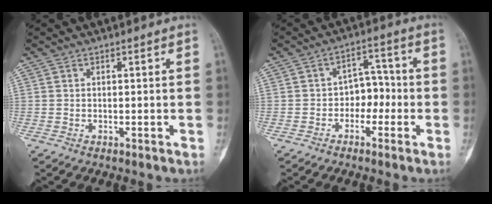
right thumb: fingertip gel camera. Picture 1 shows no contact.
{"total": 5.8, "force": [-1.6, 4.3, 3.5], "torque": [-0.018, 0.030, -0.038]}